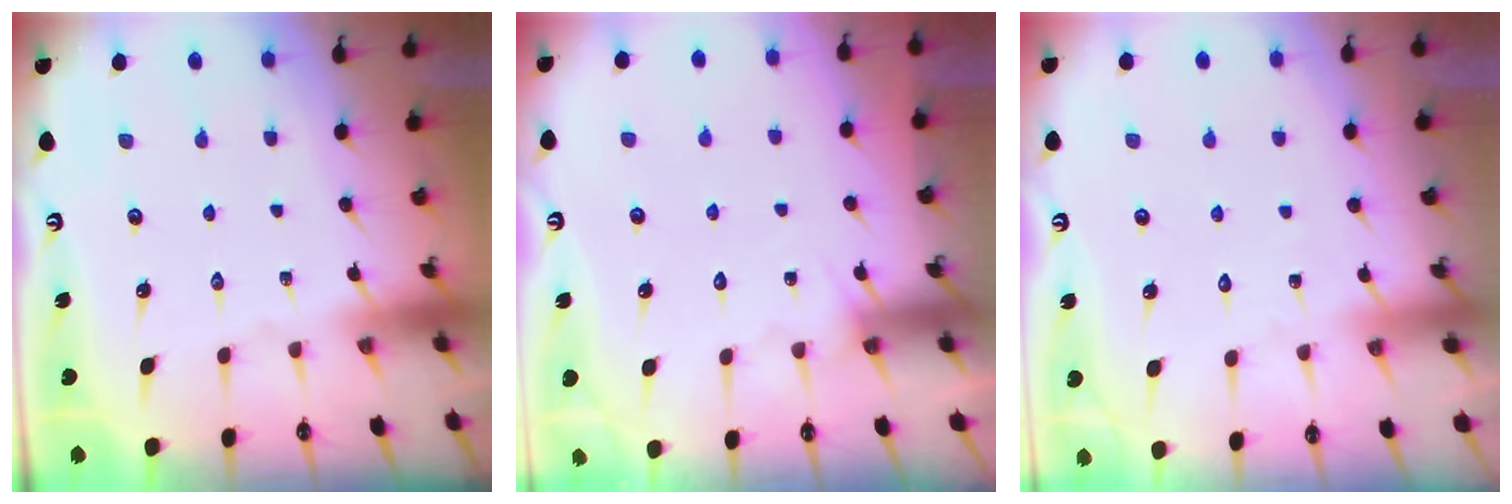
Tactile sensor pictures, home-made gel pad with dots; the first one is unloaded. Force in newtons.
{"total": 5.8, "press": 5.7, "slide": 0.4}
{"total": 4.8, "press": 4.8, "slide": 0.5}